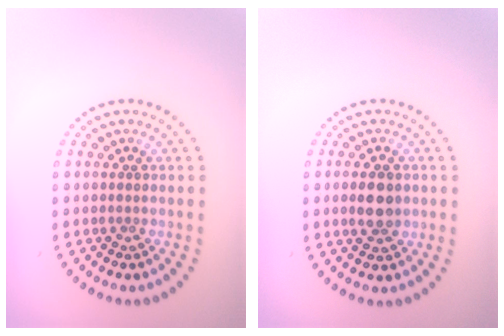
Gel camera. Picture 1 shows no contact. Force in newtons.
{"total": 3.2, "press": 3.2, "slide": 0.1}